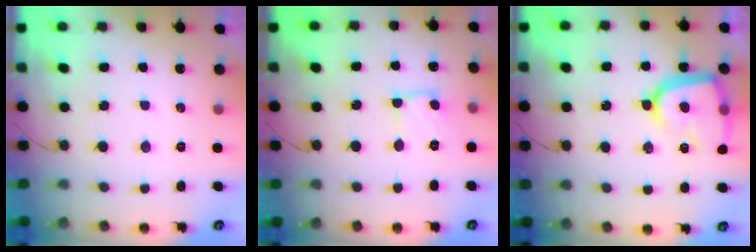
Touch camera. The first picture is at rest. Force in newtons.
{"total": 7.4, "press": 7.4, "slide": 0.9}
{"total": 15.6, "press": 15.5, "slide": 1.6}